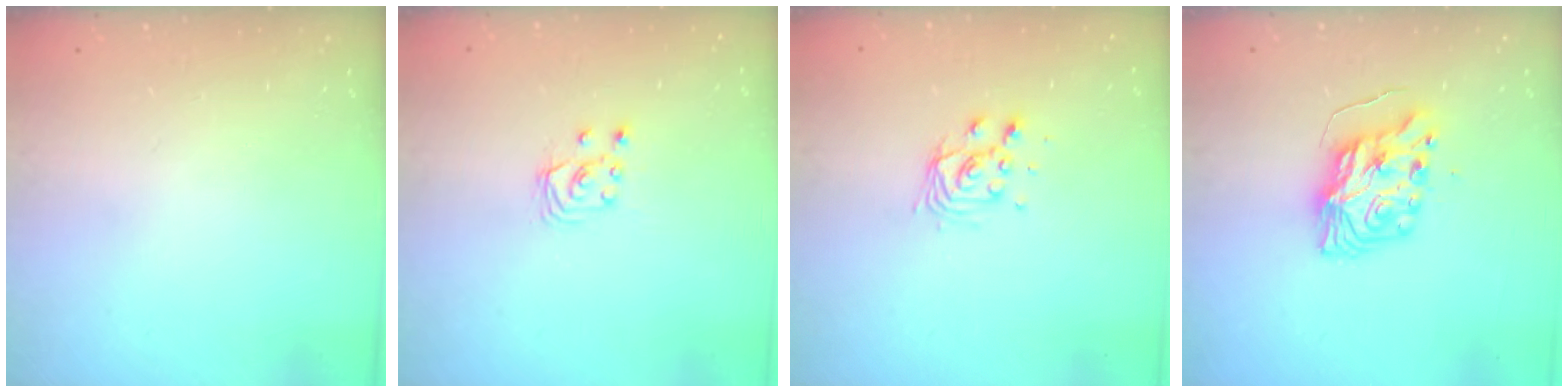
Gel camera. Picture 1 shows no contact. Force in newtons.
{"total": 3.5, "press": 3.5, "slide": 0.4}
{"total": 7.6, "press": 7.6, "slide": 0.5}
{"total": 9.1, "press": 9.0, "slide": 0.6}